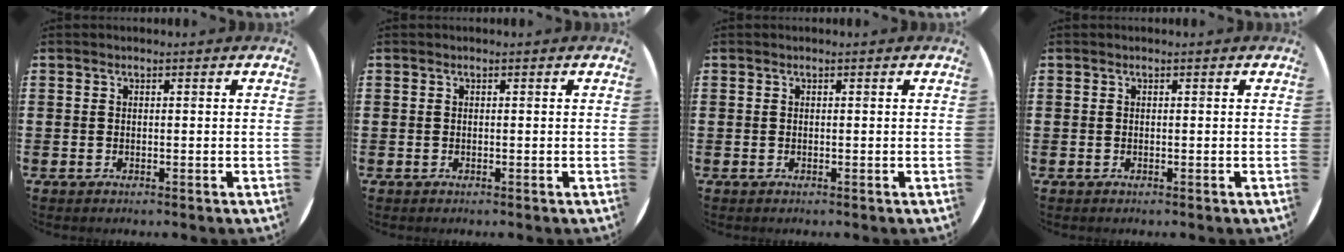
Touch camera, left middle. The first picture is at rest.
{"total": 0.0}
{"total": 0.0}
{"total": 0.0}